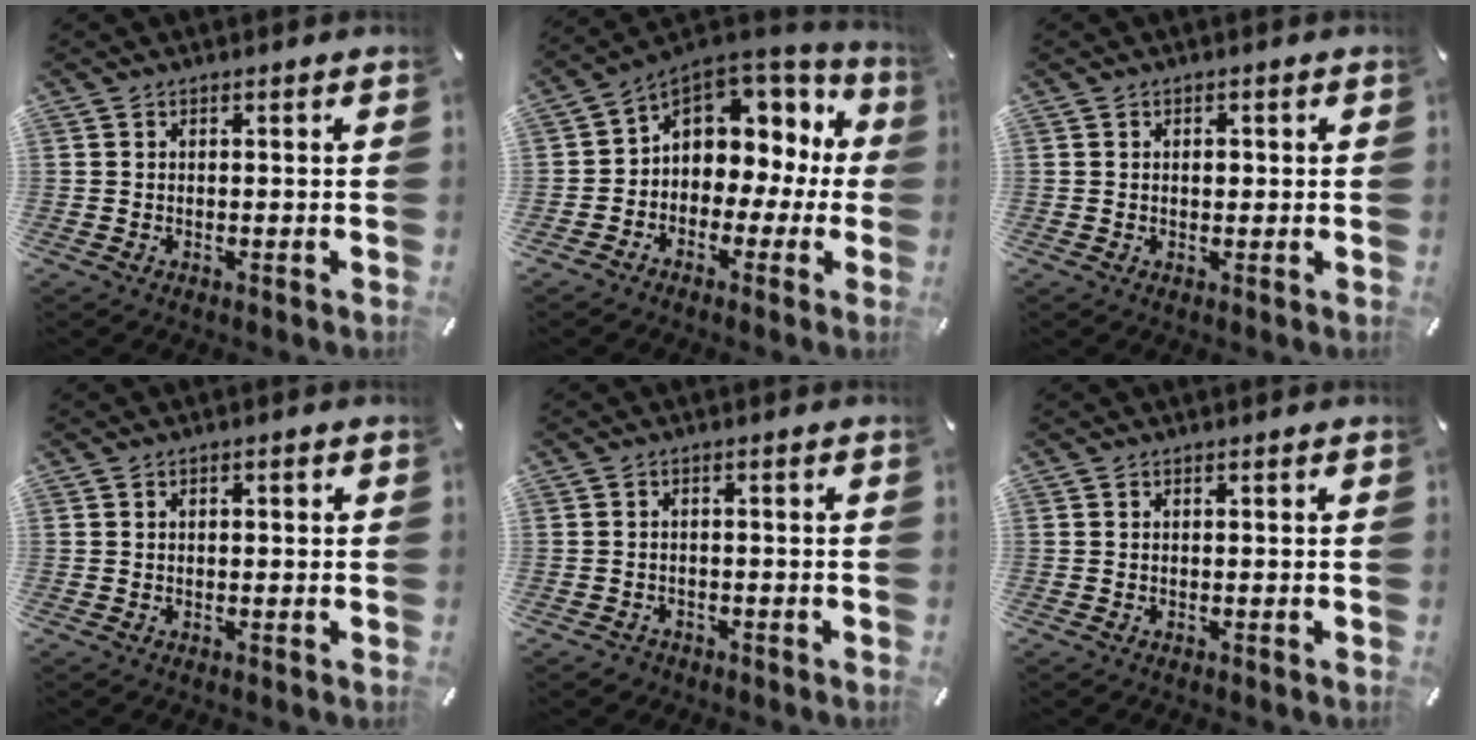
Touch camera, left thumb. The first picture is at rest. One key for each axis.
{"total": 8.3, "fx": 2.8, "fy": 7.0, "fz": 3.5, "tx": -0.064, "ty": -0.025, "tz": 0.054}
{"total": 1.5, "fx": 0.1, "fy": 1.2, "fz": 0.9, "tx": -0.010, "ty": 0.004, "tz": -0.002}
{"total": 1.1, "fx": 0.1, "fy": 0.7, "fz": 0.8, "tx": -0.017, "ty": 0.005, "tz": -0.001}
{"total": 1.9, "fx": -1.3, "fy": 1.3, "fz": 0.5, "tx": -0.009, "ty": 0.009, "tz": -0.030}
{"total": 0.0}